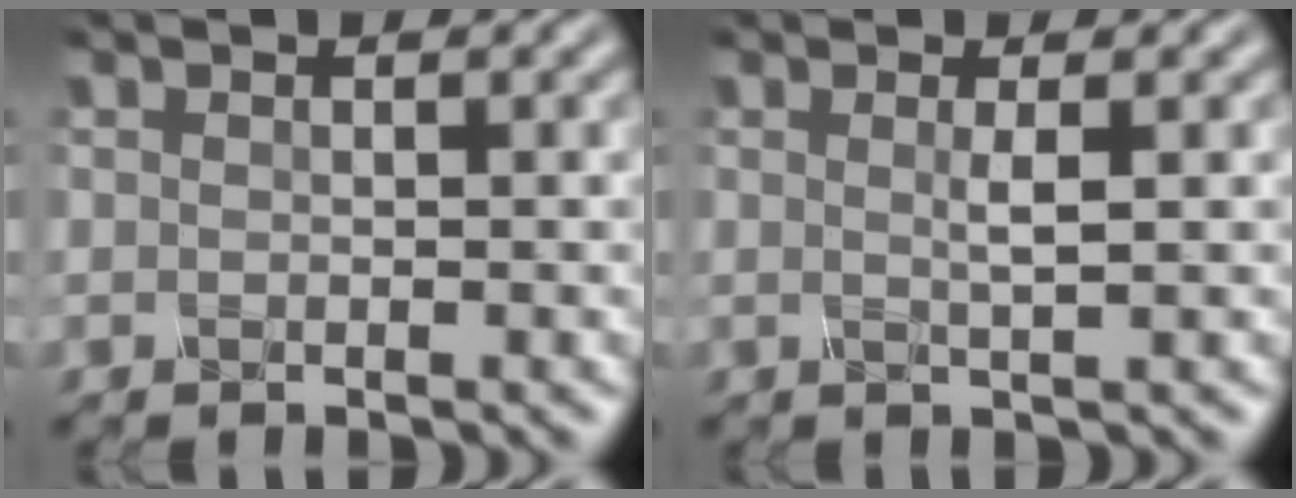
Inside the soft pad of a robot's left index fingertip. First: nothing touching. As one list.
[{"total": 1.4, "force": [0.3, 0.3, 1.4], "torque": [-0.024, 0.001, -0.001]}]